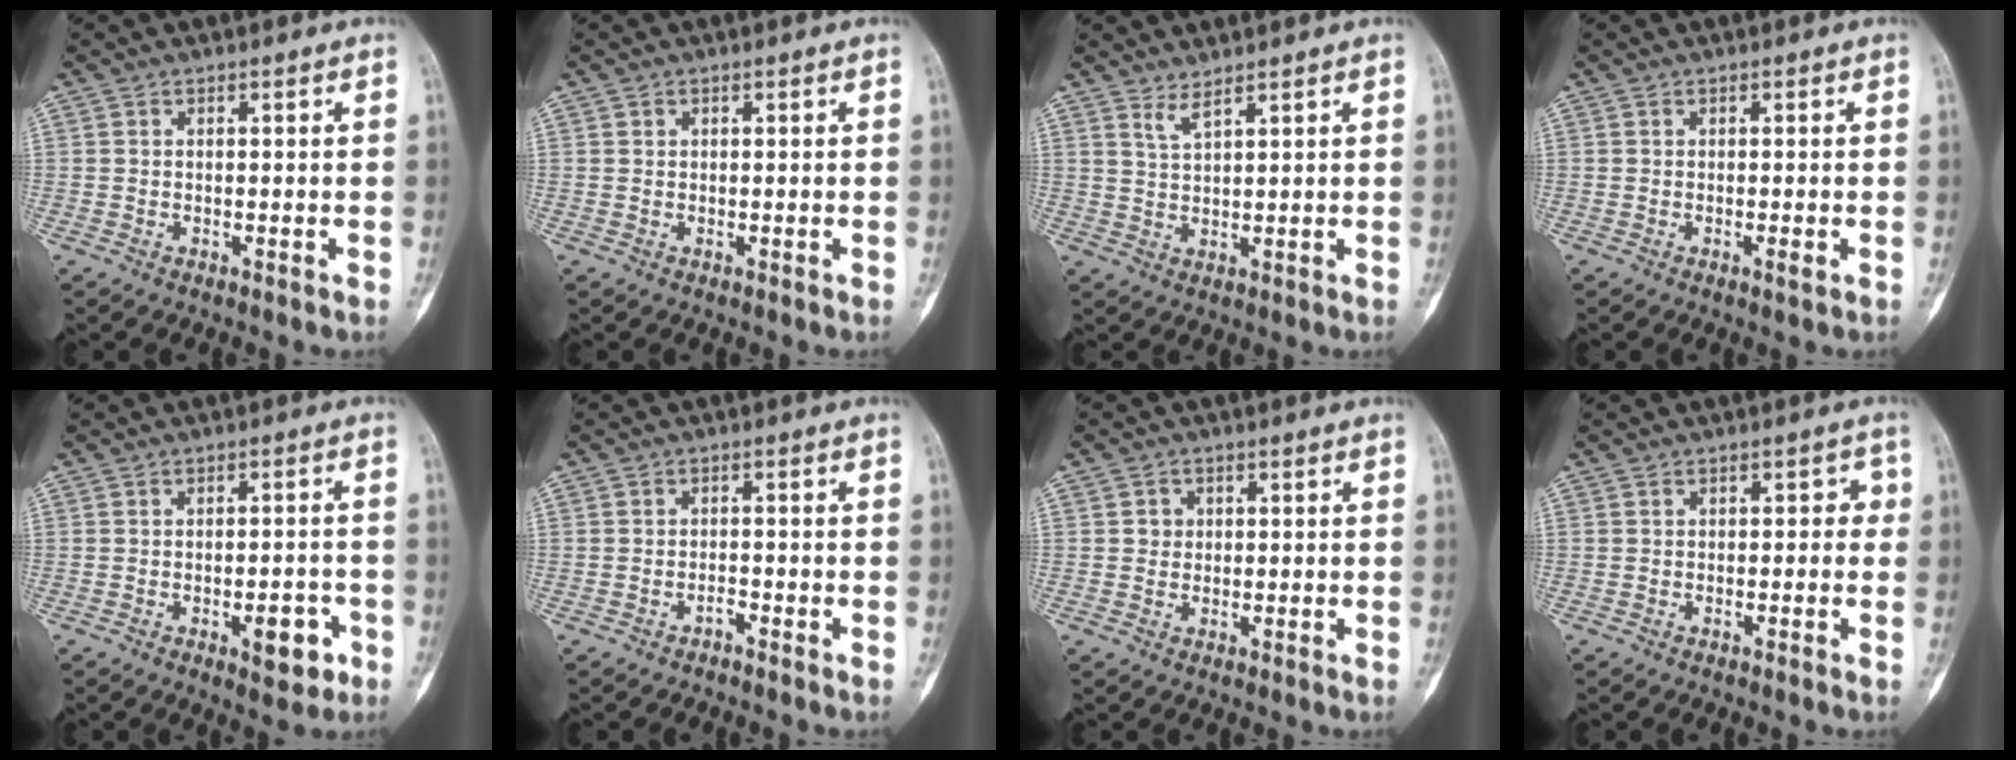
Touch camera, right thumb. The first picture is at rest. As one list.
[{"total": 0.6, "force": [0.3, 0.5, 0.1], "torque": [0.002, 0.000, 0.004]}, {"total": 2.6, "force": [2.2, 0.4, 1.4], "torque": [-0.029, -0.024, 0.049]}, {"total": 0.9, "force": [-0.3, 0.1, 0.9], "torque": [-0.015, -0.004, -0.003]}, {"total": 6.0, "force": [-2.6, 2.6, 4.8], "torque": [-0.046, 0.011, -0.028]}, {"total": 1.0, "force": [-0.9, 0.4, 0.2], "torque": [-0.003, 0.008, -0.019]}, {"total": 2.0, "force": [0.4, 1.9, 0.6], "torque": [0.002, 0.002, 0.004]}, {"total": 1.8, "force": [0.0, 1.3, 1.3], "torque": [0.009, 0.010, -0.011]}]